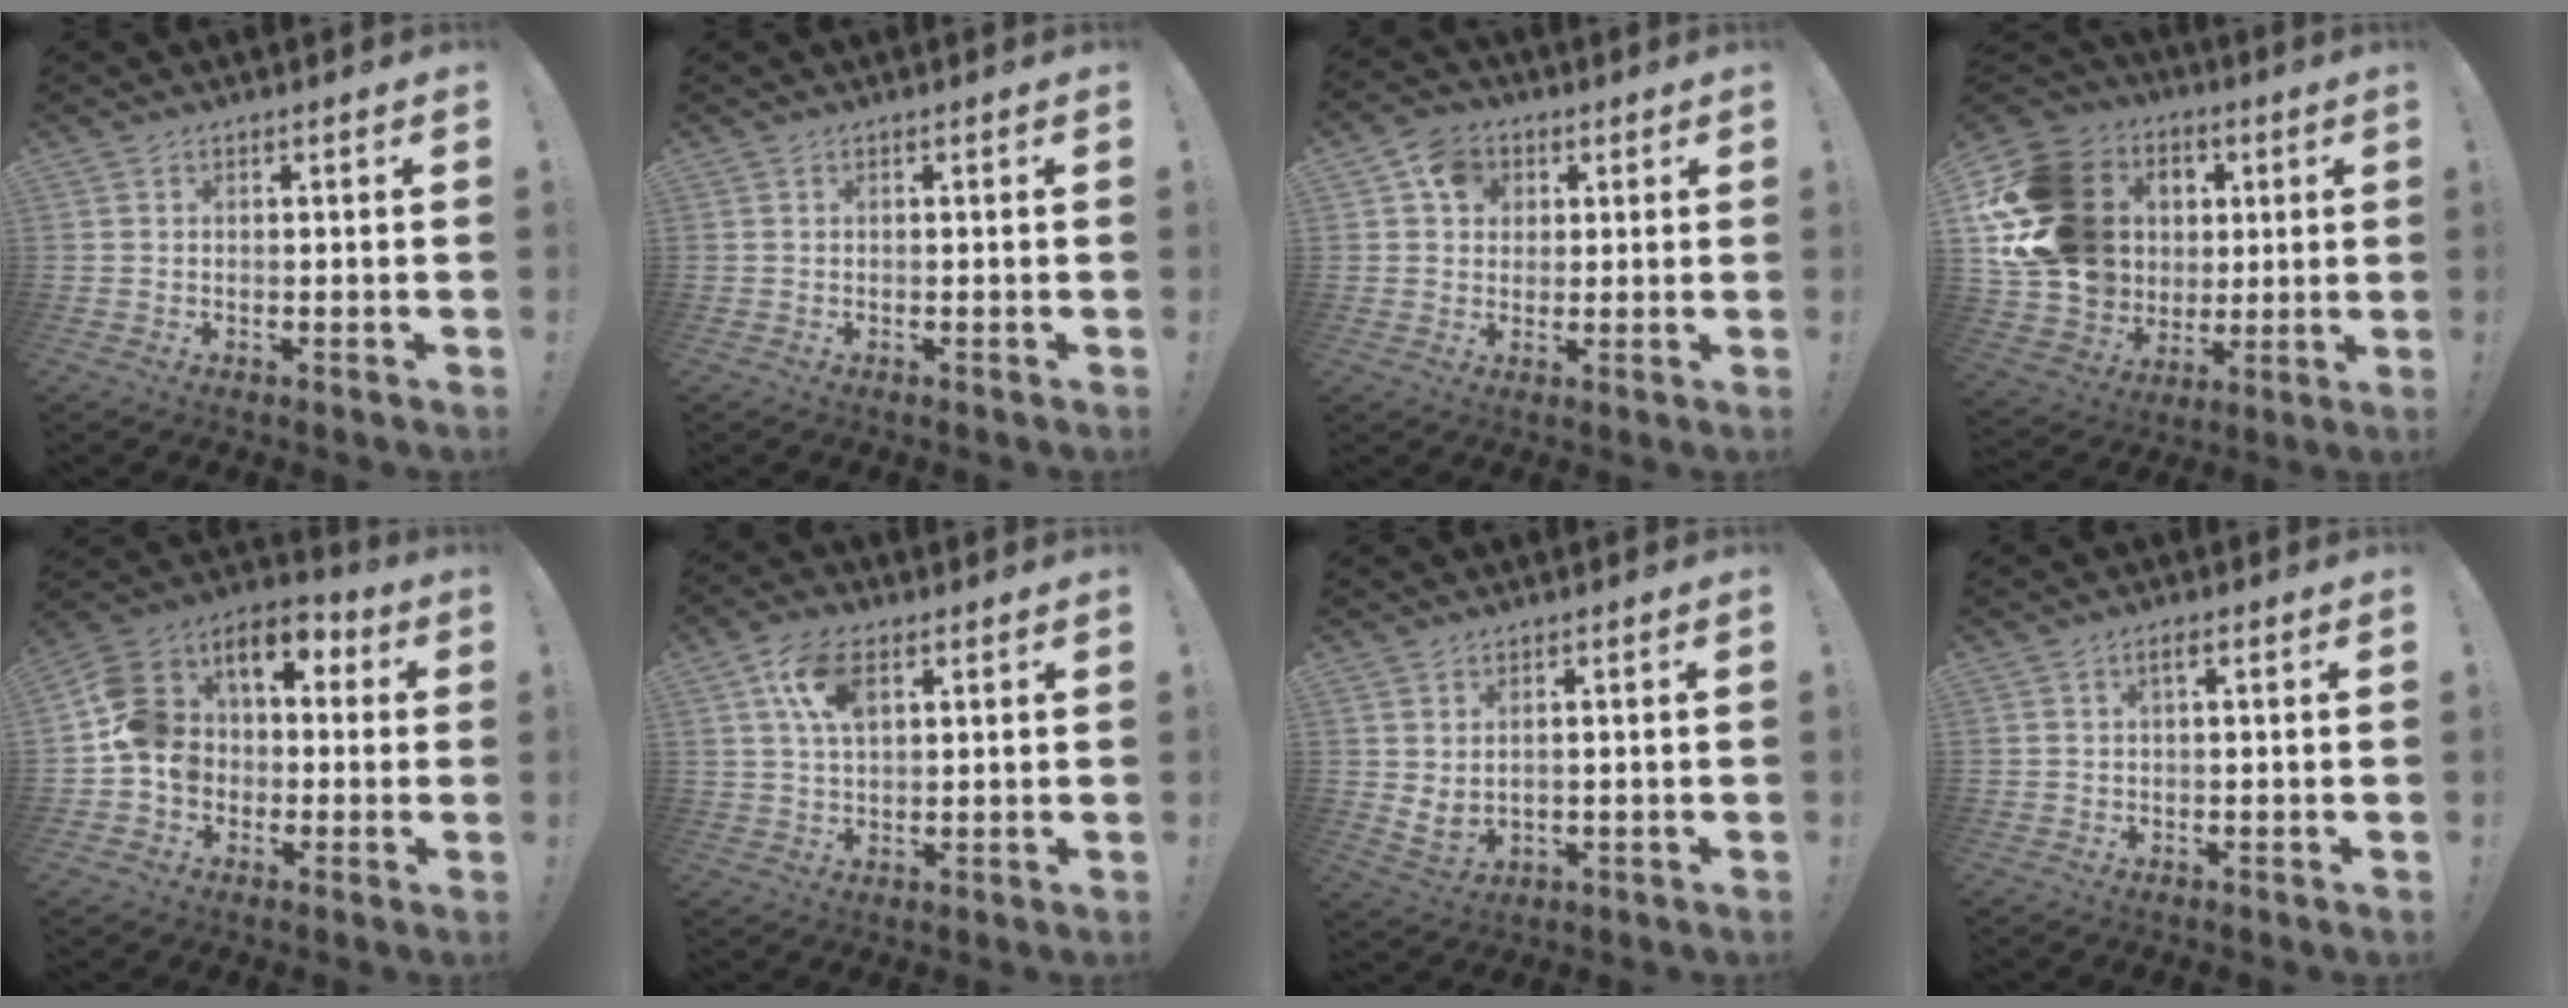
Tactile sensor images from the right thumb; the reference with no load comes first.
{"total": 0.0}
{"total": 8.1, "force": [2.5, 7.2, 2.6], "torque": [-0.028, -0.002, 0.049]}
{"total": 24.4, "force": [4.9, 20.6, 12.1], "torque": [-0.208, -0.014, 0.146]}
{"total": 12.9, "force": [1.6, 11.2, 6.1], "torque": [-0.098, -0.005, 0.036]}
{"total": 9.6, "force": [3.8, 5.6, 6.9], "torque": [-0.127, 0.001, 0.072]}
{"total": 3.7, "force": [2.4, 1.6, 2.3], "torque": [-0.041, -0.011, 0.045]}
{"total": 1.9, "force": [0.5, 0.1, 1.8], "torque": [-0.035, 0.002, 0.006]}